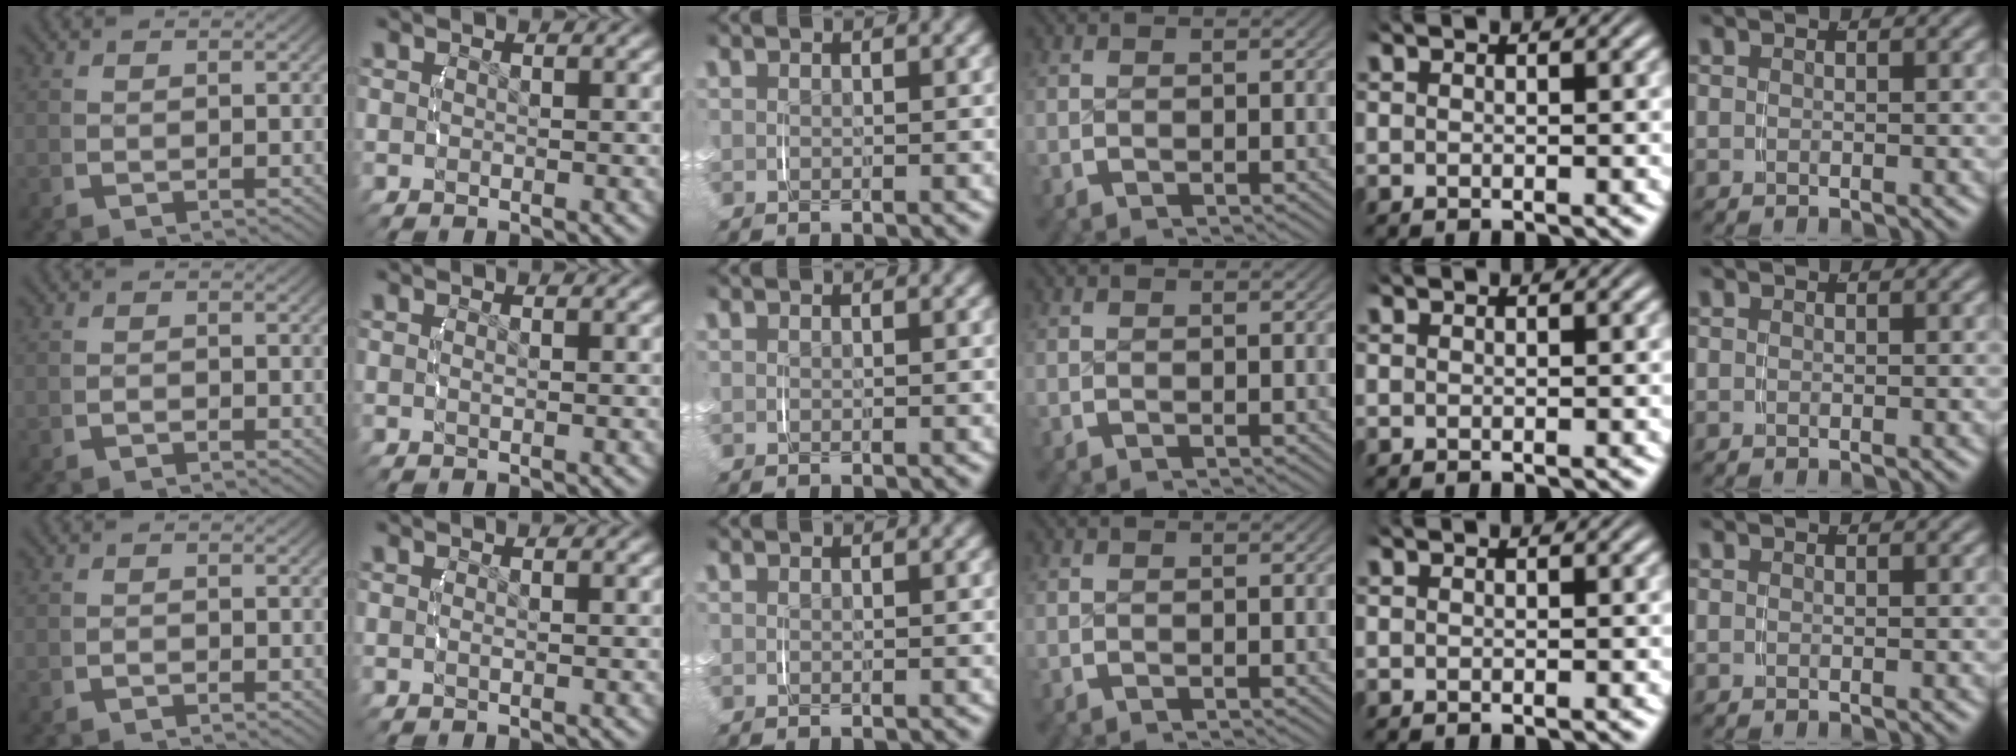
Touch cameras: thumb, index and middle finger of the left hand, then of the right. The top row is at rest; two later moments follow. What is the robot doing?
{"motion": "lift_and_place", "object": "small bumper sticker"}